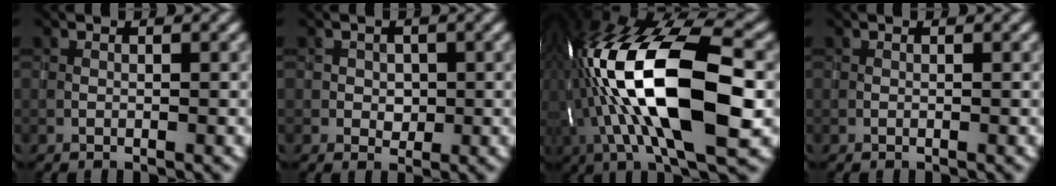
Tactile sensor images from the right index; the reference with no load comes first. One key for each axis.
{"total": 1.3, "fx": 0.1, "fy": 1.2, "fz": 0.5, "tx": -0.001, "ty": -0.004, "tz": -0.001}
{"total": 16.7, "fx": -1.4, "fy": 6.3, "fz": 15.5, "tx": -0.293, "ty": 0.026, "tz": -0.034}
{"total": 0.0}